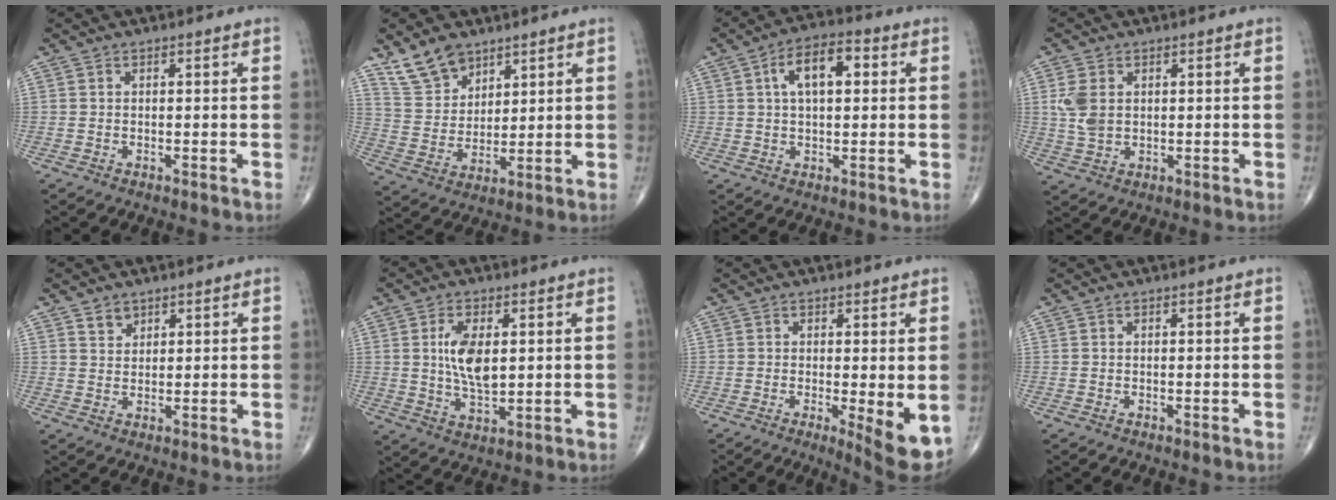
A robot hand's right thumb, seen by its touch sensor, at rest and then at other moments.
{"total": 9.2, "force": [6.7, 5.4, 3.3], "torque": [-0.045, -0.031, 0.137]}
{"total": 9.2, "force": [2.3, 4.5, 7.6], "torque": [-0.115, 0.014, 0.029]}
{"total": 5.5, "force": [1.1, 3.7, 3.9], "torque": [-0.081, -0.001, 0.028]}
{"total": 2.6, "force": [1.8, 1.7, 0.7], "torque": [0.001, -0.013, 0.031]}
{"total": 8.7, "force": [1.4, 4.3, 7.4], "torque": [-0.131, -0.016, 0.029]}
{"total": 7.0, "force": [-1.2, 1.9, 6.7], "torque": [-0.092, -0.020, -0.016]}
{"total": 0.0}